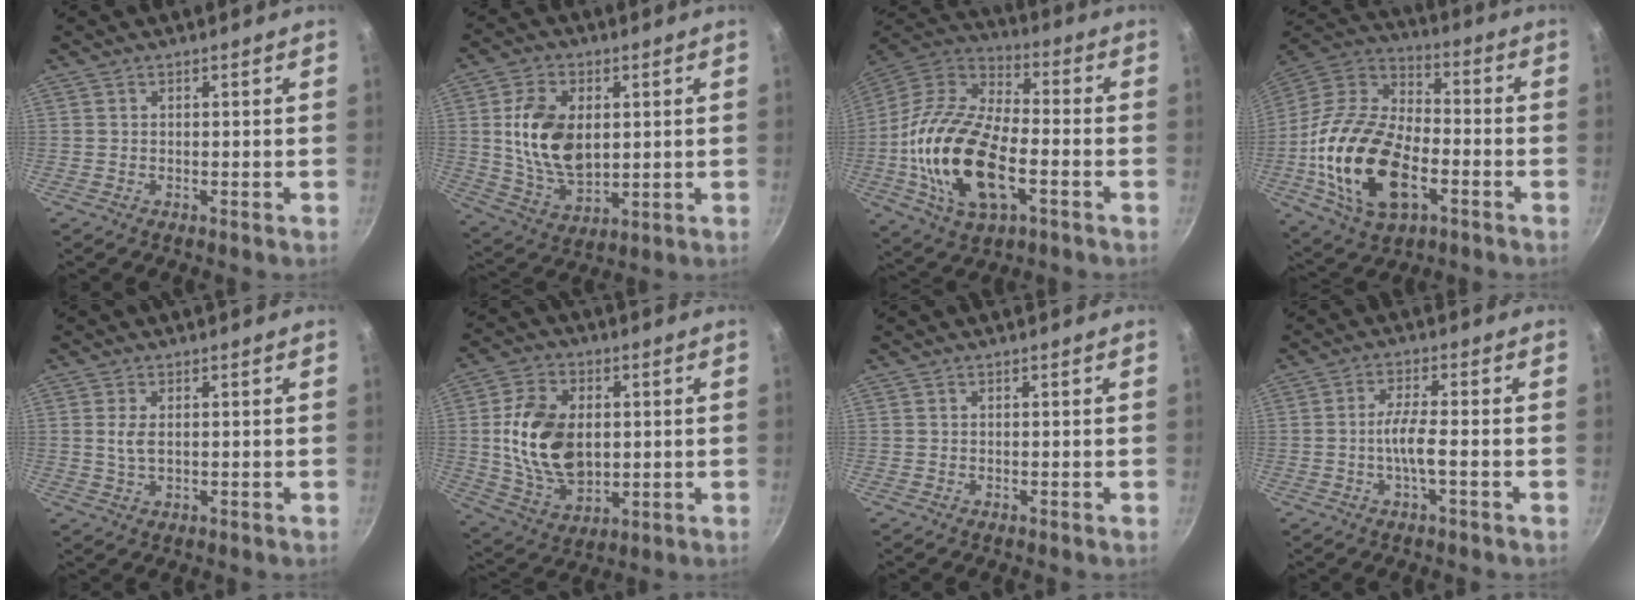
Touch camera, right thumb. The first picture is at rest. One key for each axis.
{"total": 14.3, "fx": 2.0, "fy": 9.2, "fz": 10.8, "tx": -0.182, "ty": -0.015, "tz": 0.046}
{"total": 22.8, "fx": -5.1, "fy": 11.8, "fz": 18.8, "tx": -0.356, "ty": 0.024, "tz": -0.102}
{"total": 24.1, "fx": -6.3, "fy": 13.9, "fz": 18.6, "tx": -0.341, "ty": 0.027, "tz": -0.123}
{"total": 3.2, "fx": 0.5, "fy": 1.7, "fz": 2.7, "tx": -0.051, "ty": -0.003, "tz": 0.012}
{"total": 16.6, "fx": 1.1, "fy": 11.1, "fz": 12.3, "tx": -0.208, "ty": -0.004, "tz": 0.029}
{"total": 0.0}
{"total": 5.0, "fx": -1.5, "fy": 0.6, "fz": 4.8, "tx": -0.099, "ty": 0.015, "tz": -0.034}